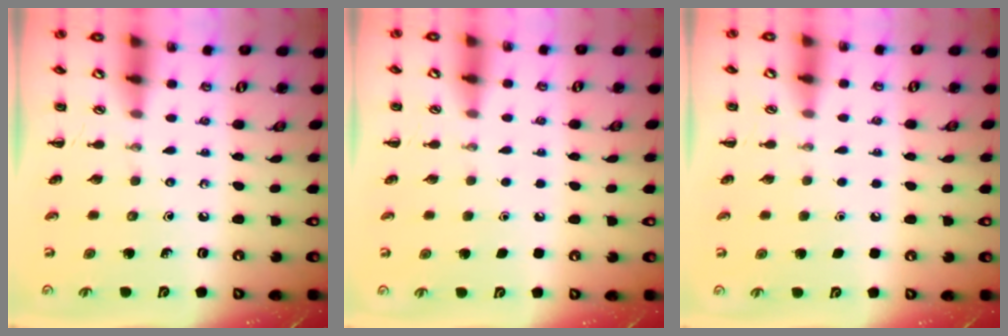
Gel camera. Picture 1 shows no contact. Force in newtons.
{"total": 1.8, "press": 1.7, "slide": 0.1}
{"total": 1.7, "press": 1.7, "slide": 0.1}